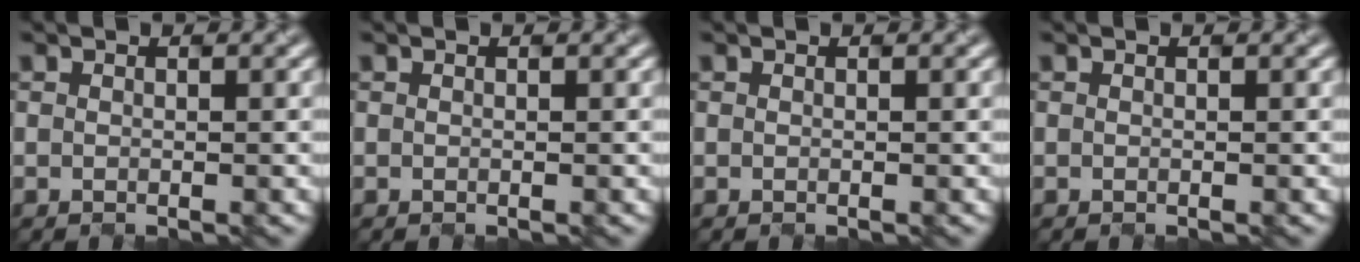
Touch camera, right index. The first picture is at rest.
{"total": 0.0}
{"total": 0.0}
{"total": 0.0}